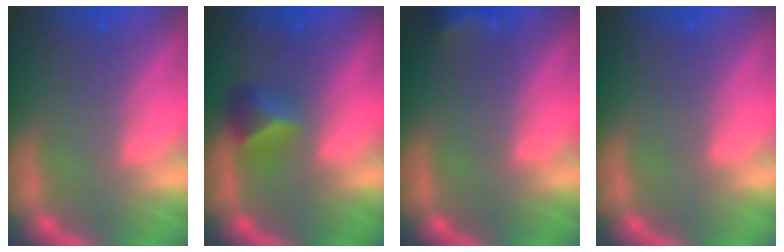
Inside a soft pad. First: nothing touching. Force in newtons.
{"total": 2.9}
{"total": 3.0}
{"total": 0.0}